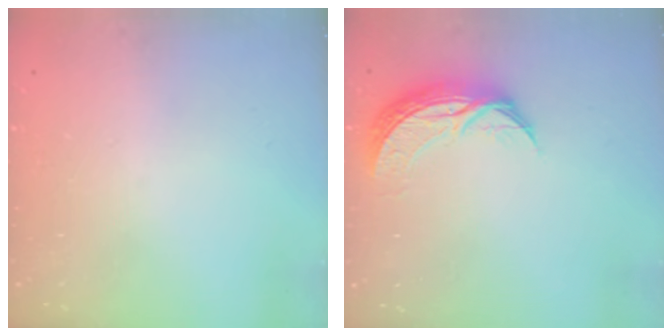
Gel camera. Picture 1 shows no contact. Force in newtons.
{"total": 10.1, "press": 10.1, "slide": 0.3}